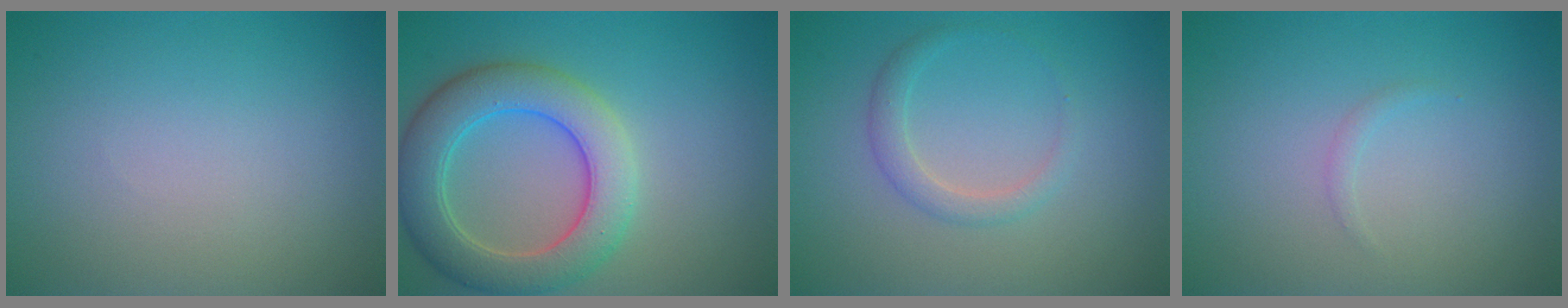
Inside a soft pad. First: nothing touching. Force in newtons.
{"total": 6.7, "press": 6.7, "slide": 0.2}
{"total": 1.8, "press": 1.8, "slide": 0.0}
{"total": 0.6, "press": 0.6, "slide": 0.1}